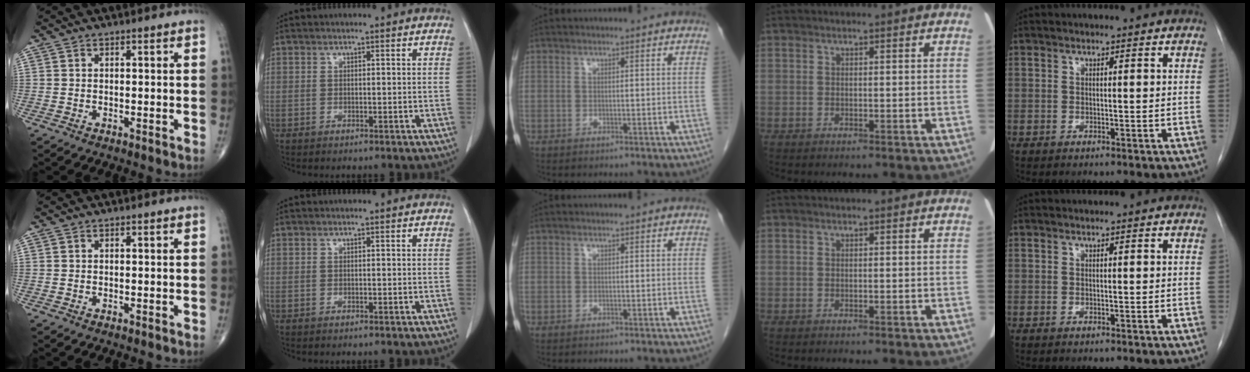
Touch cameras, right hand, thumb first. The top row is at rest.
{}